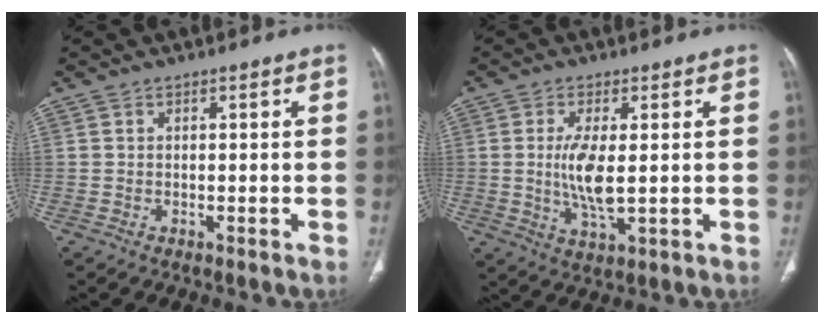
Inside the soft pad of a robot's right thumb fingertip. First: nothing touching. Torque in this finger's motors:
{"motor_torque": [1.41, 1.12, 0.91, -1.14, 0.15]}